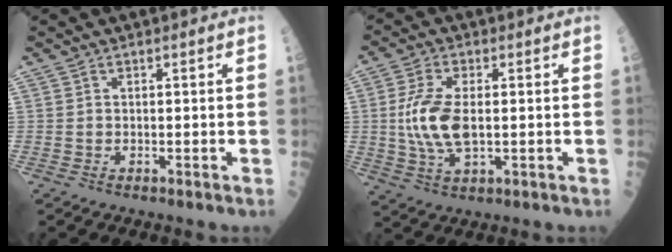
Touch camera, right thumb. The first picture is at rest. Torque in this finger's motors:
{"motor_torque": [0.63, 2.21, 0.88, 0.06, 0.39]}